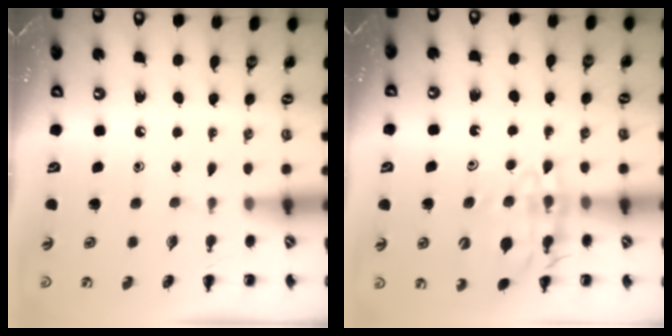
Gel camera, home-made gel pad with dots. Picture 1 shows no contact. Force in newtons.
{"total": 14.3, "press": 14.1, "slide": 2.7}